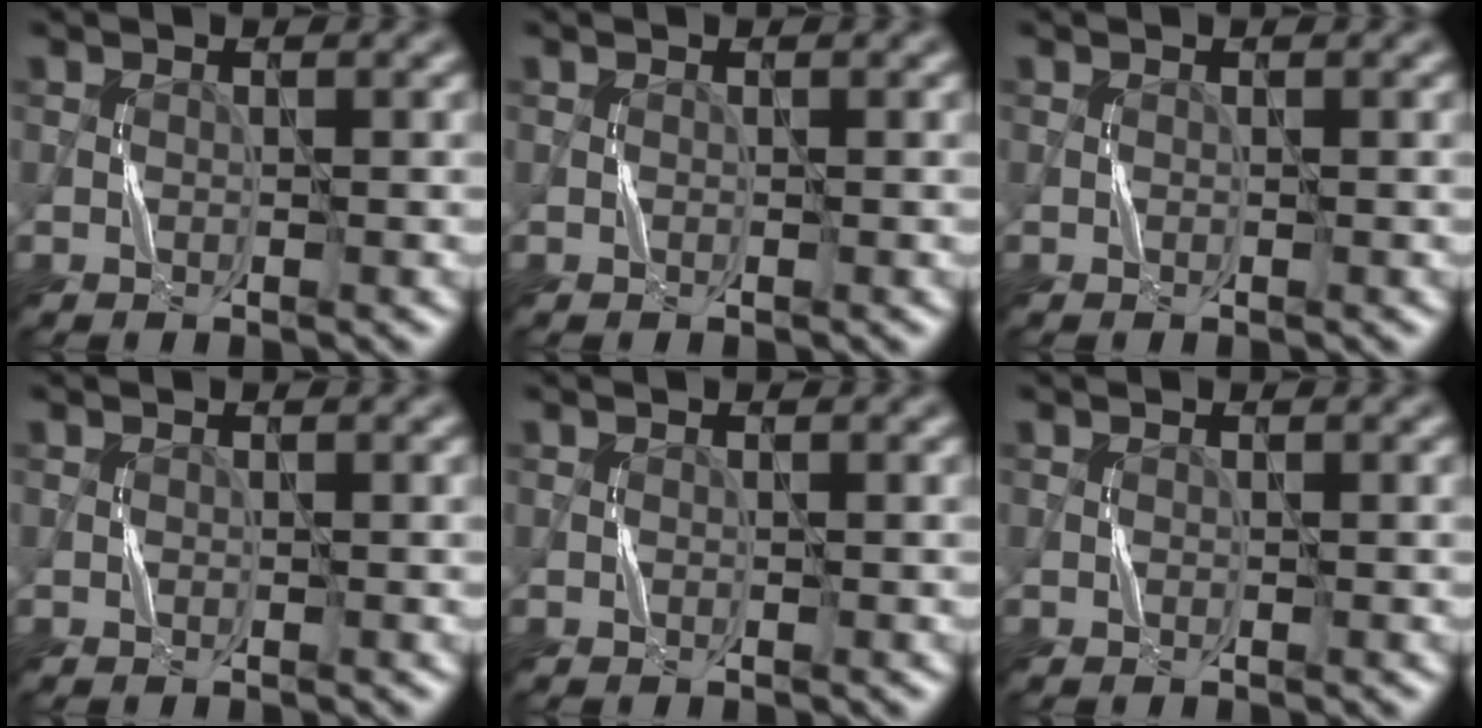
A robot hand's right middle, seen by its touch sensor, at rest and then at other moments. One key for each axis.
{"total": 0.0}
{"total": 0.0}
{"total": 0.0}
{"total": 0.0}
{"total": 0.0}